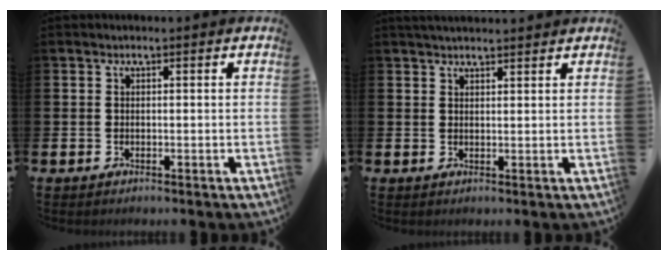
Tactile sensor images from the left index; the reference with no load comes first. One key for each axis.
{"total": 2.4, "fx": 2.4, "fy": 0.4, "fz": 0.4, "tx": -0.001, "ty": -0.007, "tz": 0.041}